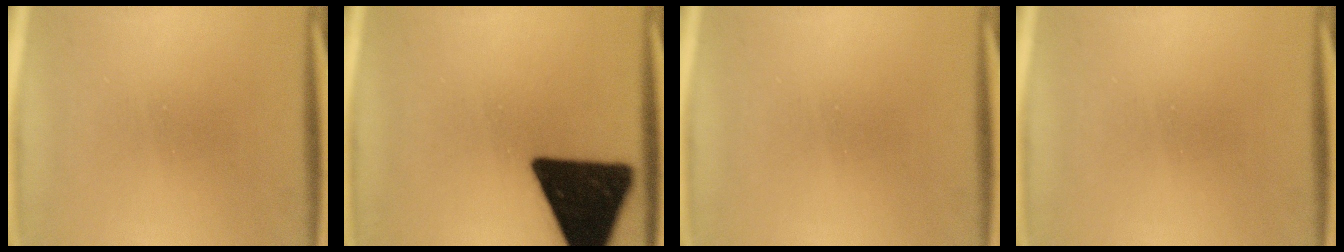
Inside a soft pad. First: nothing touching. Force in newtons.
{"total": 19.0}
{"total": 0.0}
{"total": 0.0}